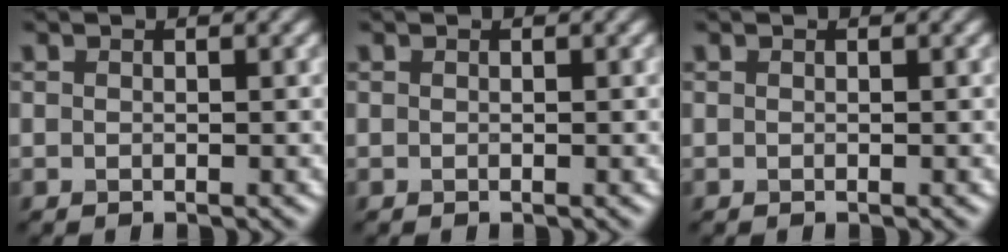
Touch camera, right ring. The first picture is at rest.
{"total": 0.0}
{"total": 0.0}